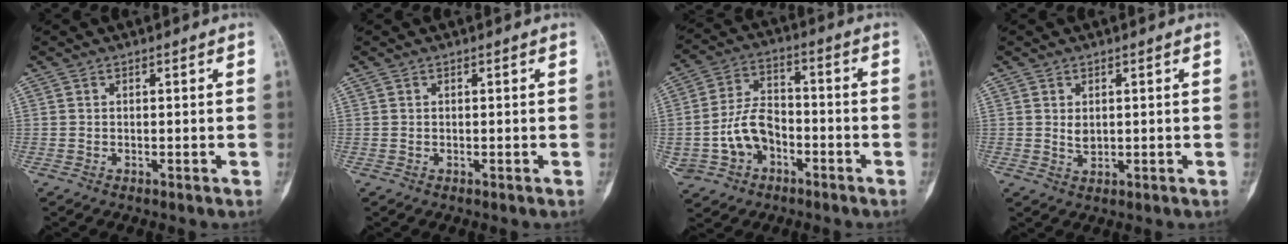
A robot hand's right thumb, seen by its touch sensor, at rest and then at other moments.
{"total": 0.0}
{"total": 11.4, "force": [-3.2, 8.4, 7.0], "torque": [-0.116, 0.035, -0.056]}
{"total": 2.0, "force": [0.5, 1.3, 1.5], "torque": [-0.018, -0.007, 0.013]}